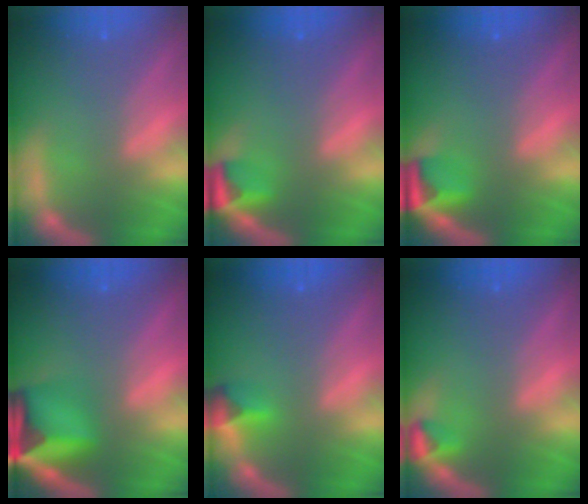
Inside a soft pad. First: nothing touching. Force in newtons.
{"total": 2.4}
{"total": 2.9}
{"total": 8.1}
{"total": 1.9}
{"total": 1.5}